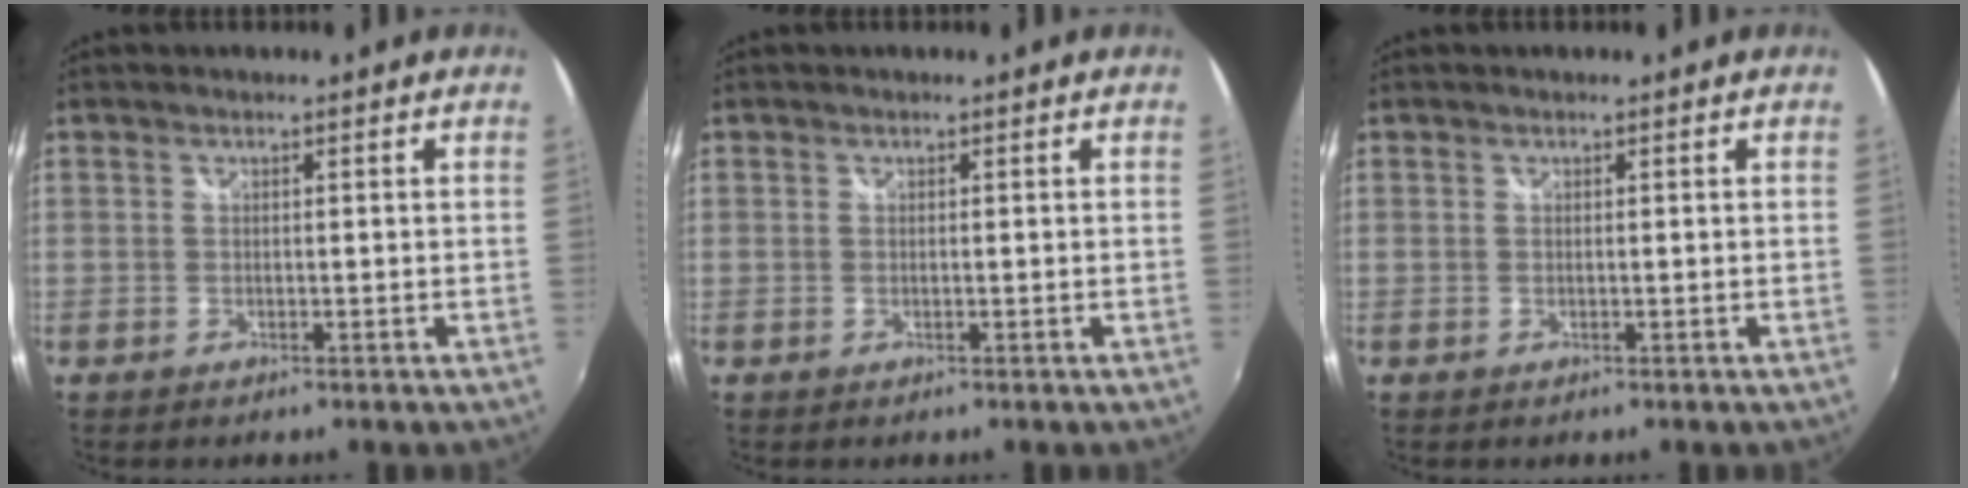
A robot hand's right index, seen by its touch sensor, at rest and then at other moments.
{"total": 0.0}
{"total": 0.0}